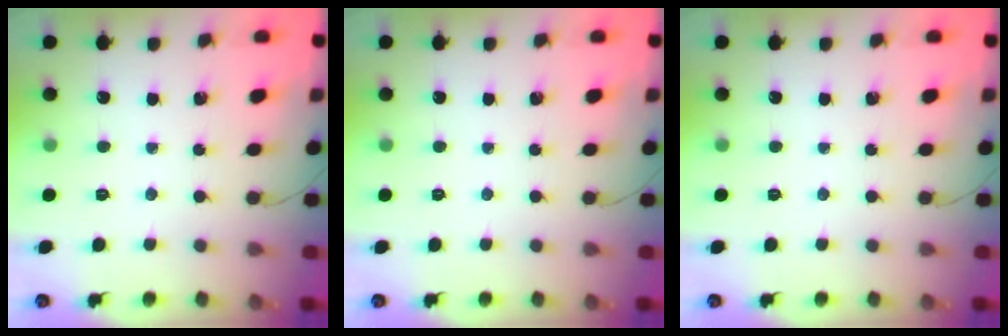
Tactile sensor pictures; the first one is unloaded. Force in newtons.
{"total": 0.0}
{"total": 0.0}